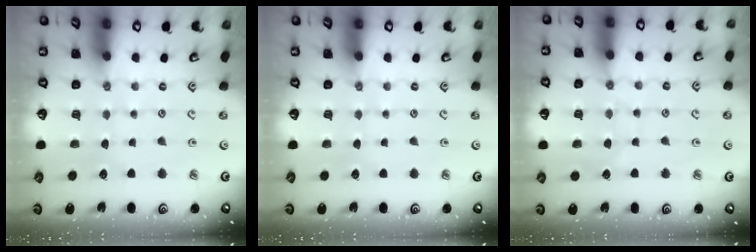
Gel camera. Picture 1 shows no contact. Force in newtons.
{"total": 0.0}
{"total": 5.1, "press": 5.1, "slide": 0.5}